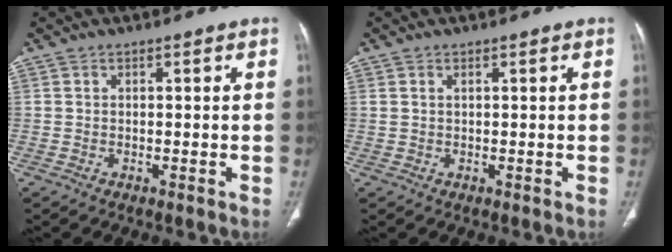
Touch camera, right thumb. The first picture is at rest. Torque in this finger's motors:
{"motor_torque": [-0.39, -0.41, -0.36, 0.14, 0.02]}